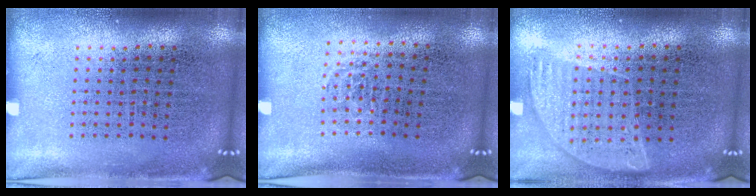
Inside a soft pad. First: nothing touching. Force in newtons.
{"total": 0.5, "press": 0.4, "slide": 0.4}
{"total": 0.9, "press": 0.8, "slide": 0.4}